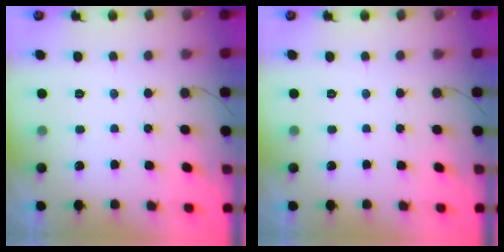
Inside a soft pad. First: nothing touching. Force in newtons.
{"total": 0.0}